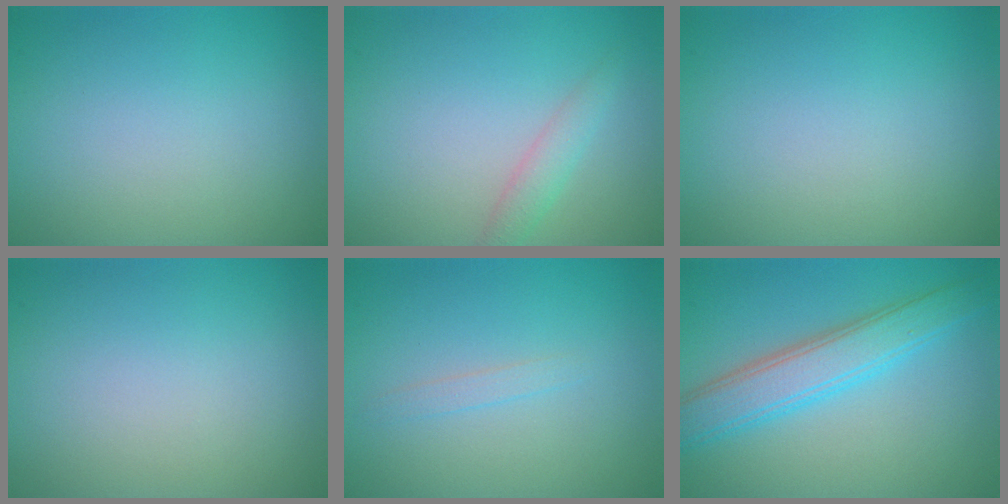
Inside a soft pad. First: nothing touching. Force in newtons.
{"total": 1.7, "press": 1.7, "slide": 0.1}
{"total": 0.0}
{"total": 0.0}
{"total": 0.8, "press": 0.8, "slide": 0.0}
{"total": 4.9, "press": 4.9, "slide": 0.1}